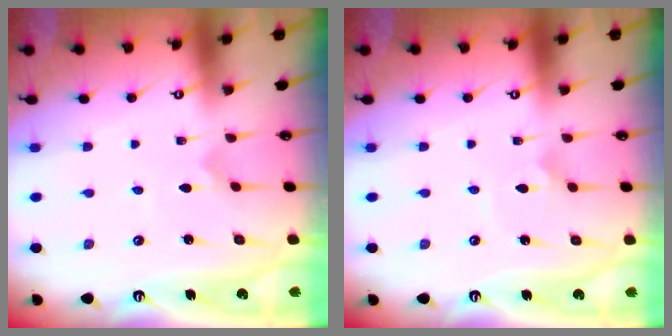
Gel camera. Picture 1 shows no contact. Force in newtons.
{"total": 2.5, "press": 2.5, "slide": 0.2}